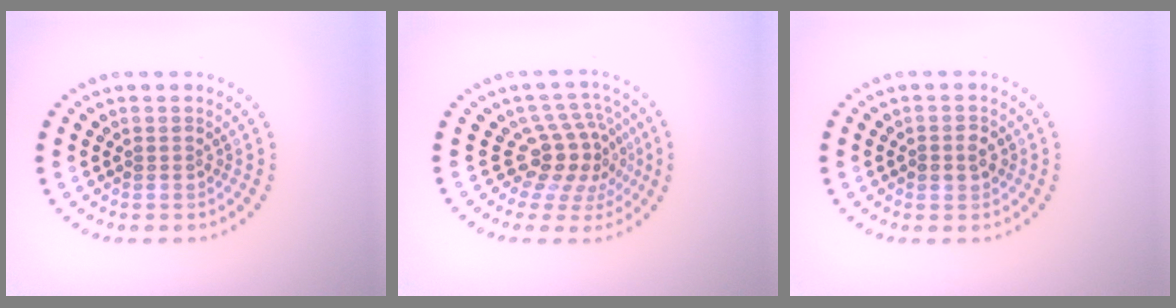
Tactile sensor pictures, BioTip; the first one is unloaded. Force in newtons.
{"total": 4.4, "press": 3.1, "slide": 3.1}
{"total": 1.5, "press": 1.4, "slide": 0.3}